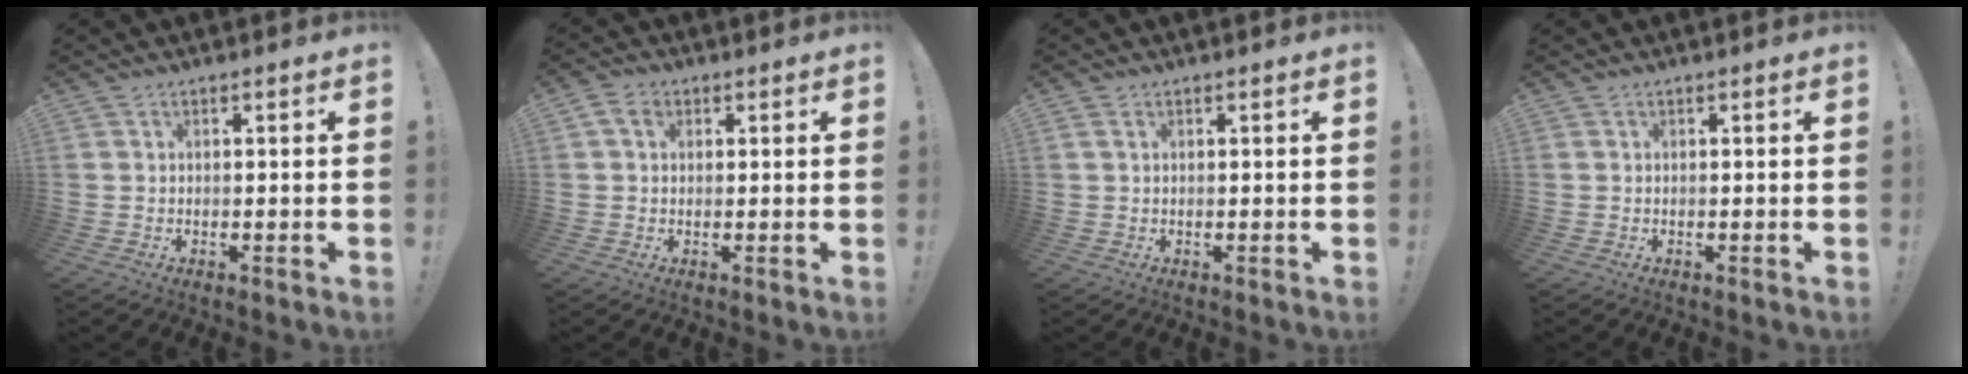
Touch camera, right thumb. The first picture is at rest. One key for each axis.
{"total": 4.0, "fx": 1.5, "fy": 3.0, "fz": 2.3, "tx": -0.042, "ty": 0.007, "tz": 0.029}
{"total": 1.3, "fx": 0.6, "fy": 0.5, "fz": 1.0, "tx": -0.025, "ty": 0.003, "tz": 0.013}
{"total": 0.0}